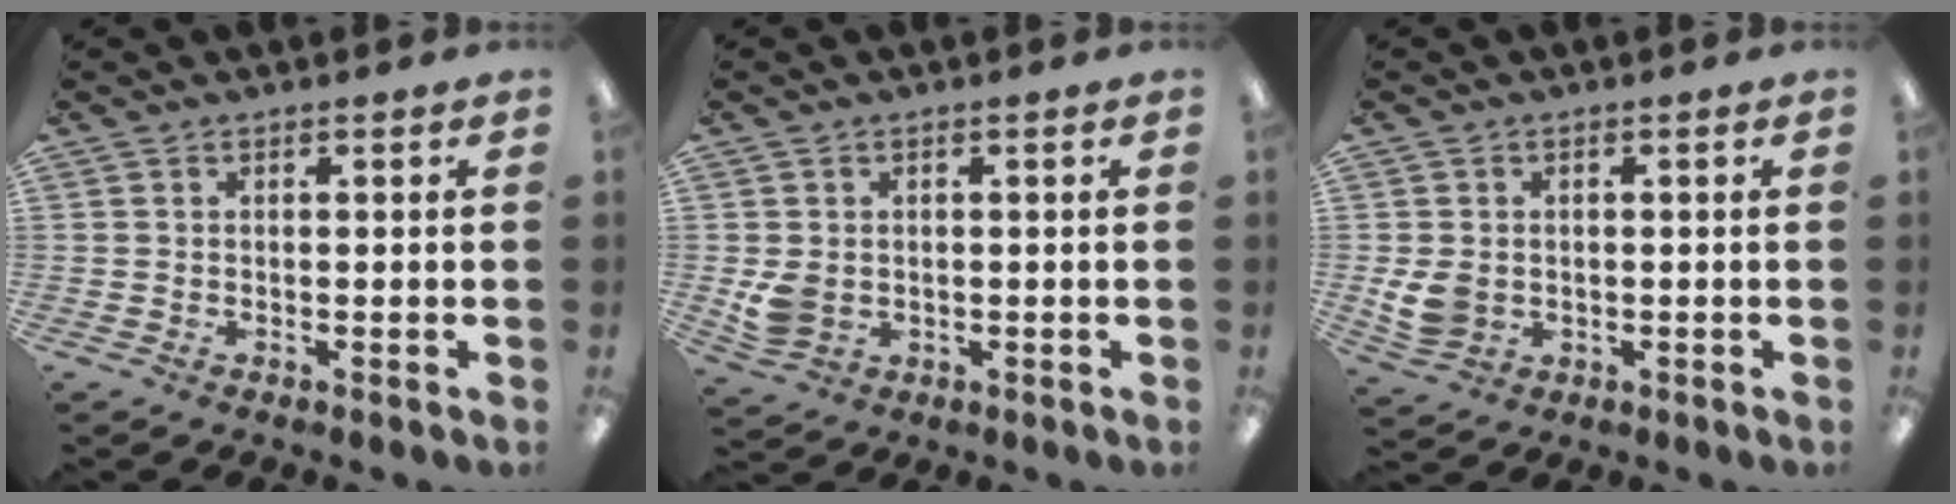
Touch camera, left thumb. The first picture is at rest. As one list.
[{"total": 4.8, "force": [-0.1, 4.0, 2.7], "torque": [-0.039, 0.000, 0.001]}, {"total": 6.0, "force": [-0.2, 4.8, 3.5], "torque": [-0.074, 0.003, -0.001]}]